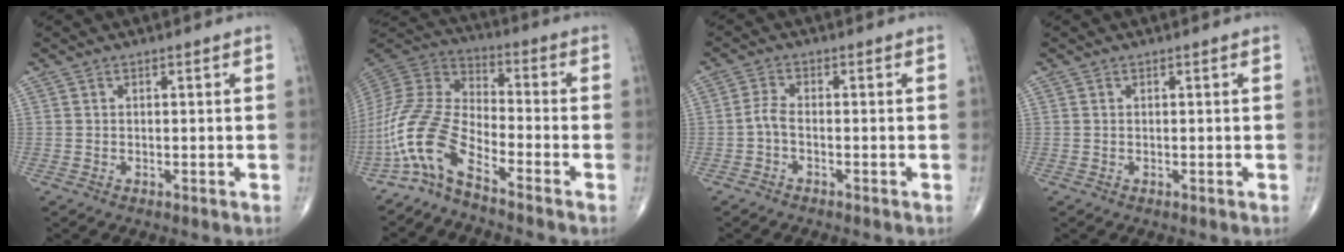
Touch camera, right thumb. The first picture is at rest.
{"total": 13.2, "force": [-8.2, 4.0, 9.6], "torque": [-0.217, 0.064, -0.172]}
{"total": 2.2, "force": [-1.0, 0.8, 1.8], "torque": [-0.040, 0.006, -0.025]}
{"total": 0.0}